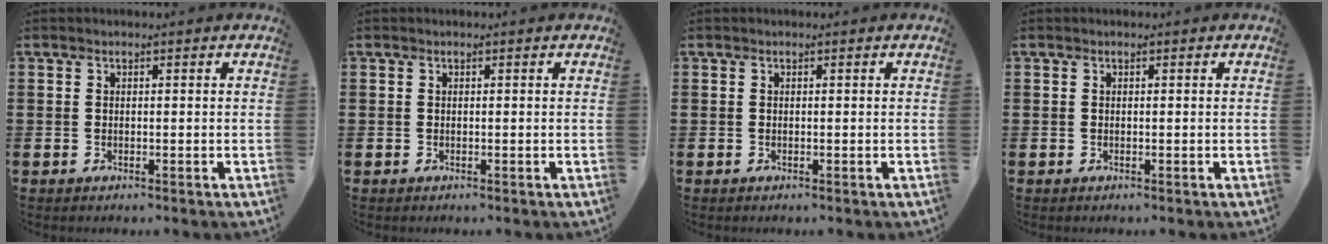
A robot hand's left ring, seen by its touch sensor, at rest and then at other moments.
{"total": 0.0}
{"total": 0.0}
{"total": 0.0}